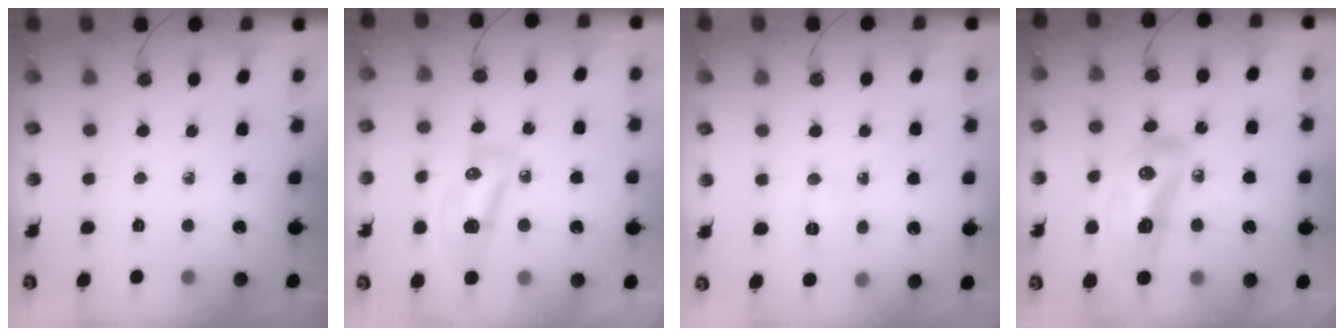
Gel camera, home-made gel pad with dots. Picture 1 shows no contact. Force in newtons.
{"total": 9.9, "press": 9.9, "slide": 0.9}
{"total": 3.4, "press": 3.3, "slide": 0.9}
{"total": 15.3, "press": 15.2, "slide": 1.8}